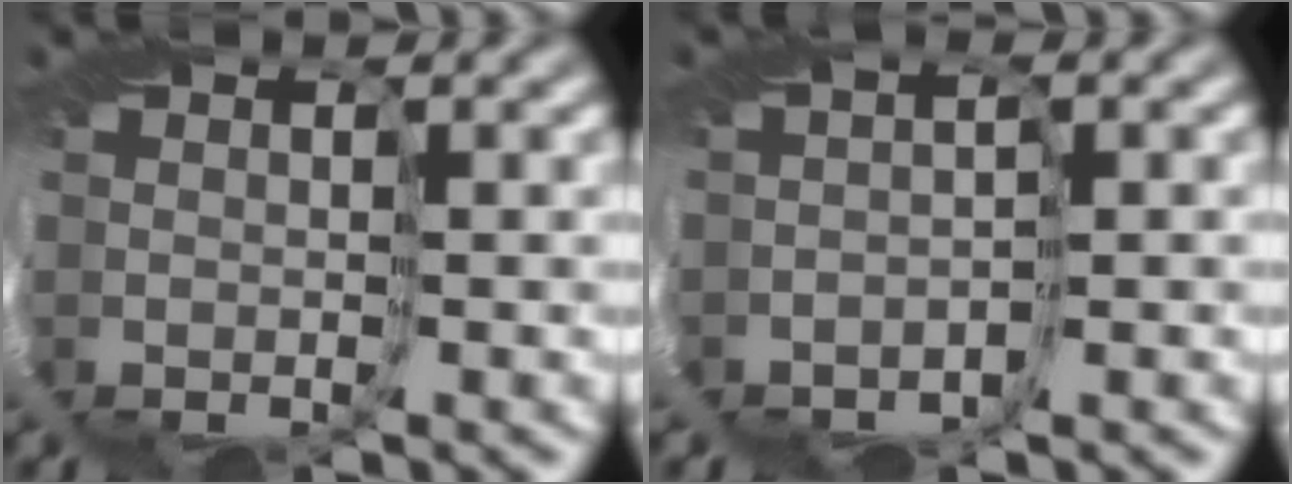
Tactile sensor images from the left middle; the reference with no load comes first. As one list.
[{"total": 2.5, "force": [-2.4, 0.6, 0.6], "torque": [-0.013, -0.009, -0.038]}]